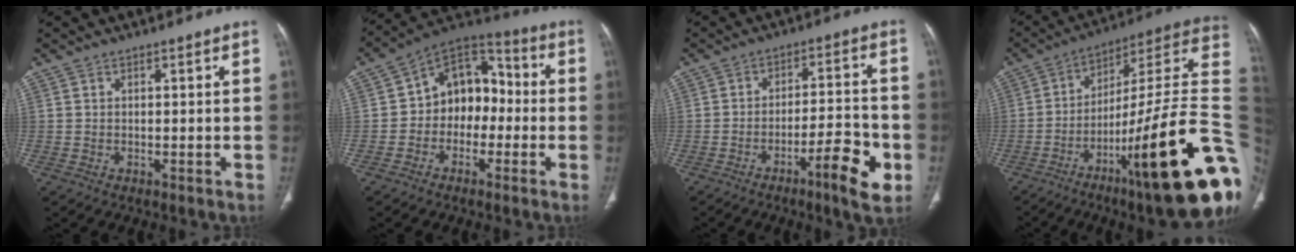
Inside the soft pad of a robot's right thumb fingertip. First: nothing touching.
{"total": 12.5, "force": [-1.5, 9.4, 8.1], "torque": [-0.069, 0.048, -0.044]}
{"total": 10.6, "force": [-4.8, 2.1, 9.2], "torque": [-0.131, 0.026, -0.071]}
{"total": 31.6, "force": [-8.9, 5.7, 29.8], "torque": [-0.349, 0.058, -0.139]}